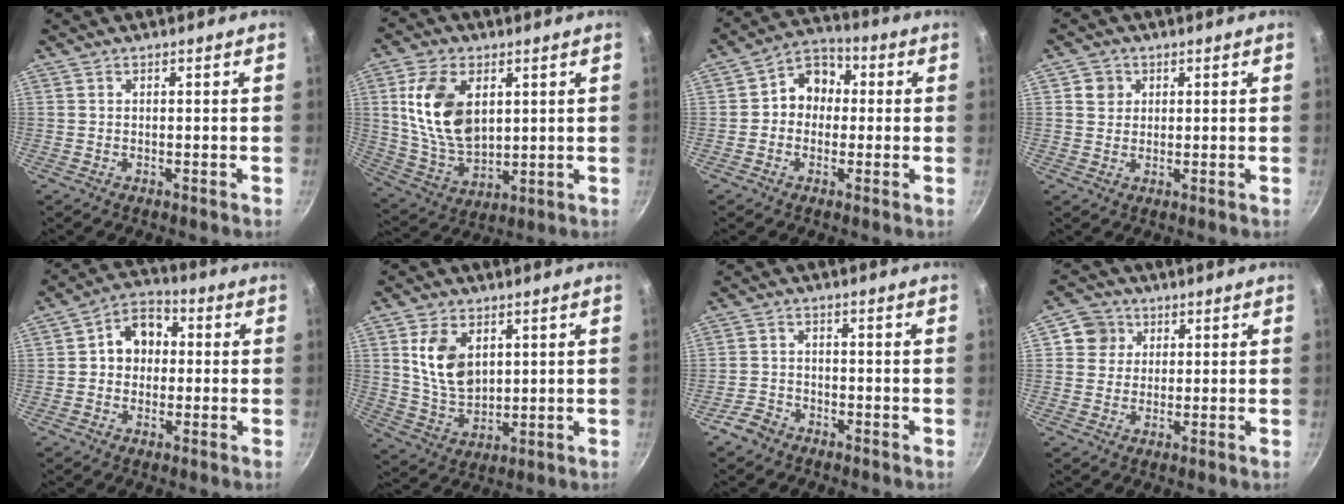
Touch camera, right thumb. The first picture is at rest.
{"total": 15.5, "force": [3.7, 9.7, 11.5], "torque": [-0.194, -0.019, 0.082]}
{"total": 8.3, "force": [0.3, 7.1, 4.4], "torque": [-0.021, 0.023, -0.015]}
{"total": 3.2, "force": [1.0, 2.9, 0.8], "torque": [0.007, 0.003, 0.012]}
{"total": 8.9, "force": [0.8, 7.1, 5.2], "torque": [-0.039, 0.021, -0.004]}
{"total": 10.7, "force": [3.2, 7.1, 7.3], "torque": [-0.118, -0.024, 0.070]}
{"total": 3.9, "force": [-2.8, 2.4, 1.1], "torque": [-0.021, 0.029, -0.053]}
{"total": 5.5, "force": [1.7, 5.1, 1.1], "torque": [0.021, 0.005, 0.019]}